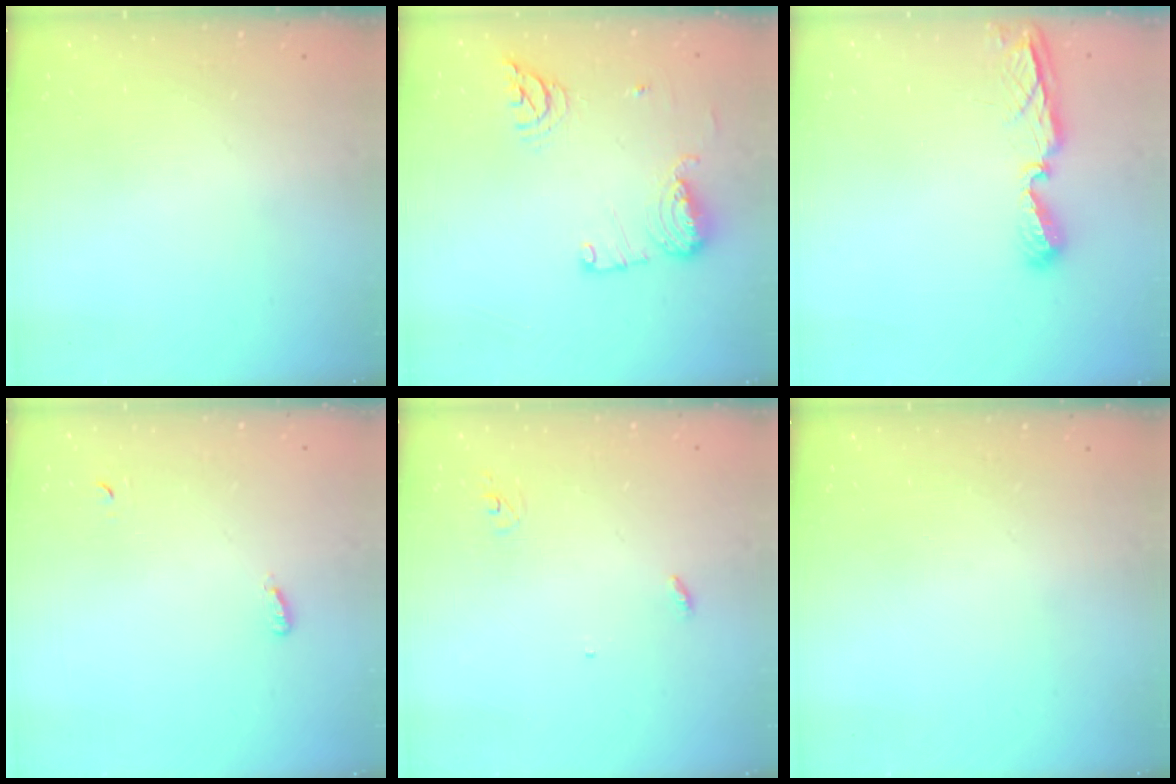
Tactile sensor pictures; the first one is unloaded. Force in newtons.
{"total": 12.4, "press": 12.2, "slide": 2.3}
{"total": 8.0, "press": 7.9, "slide": 1.0}
{"total": 3.7, "press": 3.3, "slide": 1.6}
{"total": 3.0, "press": 2.9, "slide": 0.2}
{"total": 0.0}